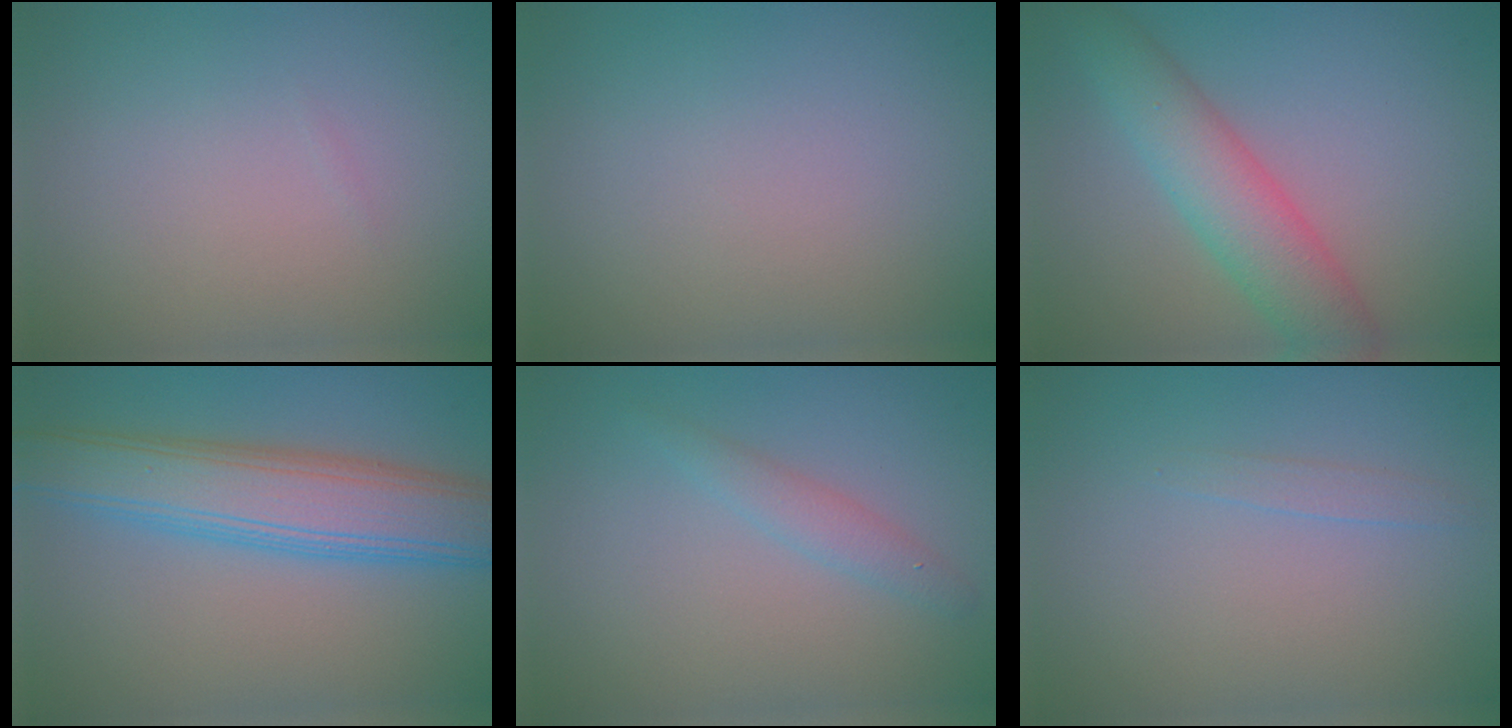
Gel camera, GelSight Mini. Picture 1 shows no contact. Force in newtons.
{"total": 0.0}
{"total": 5.6, "press": 5.6, "slide": 0.2}
{"total": 7.4, "press": 7.4, "slide": 0.2}
{"total": 1.6, "press": 1.6, "slide": 0.1}
{"total": 0.8, "press": 0.8, "slide": 0.1}